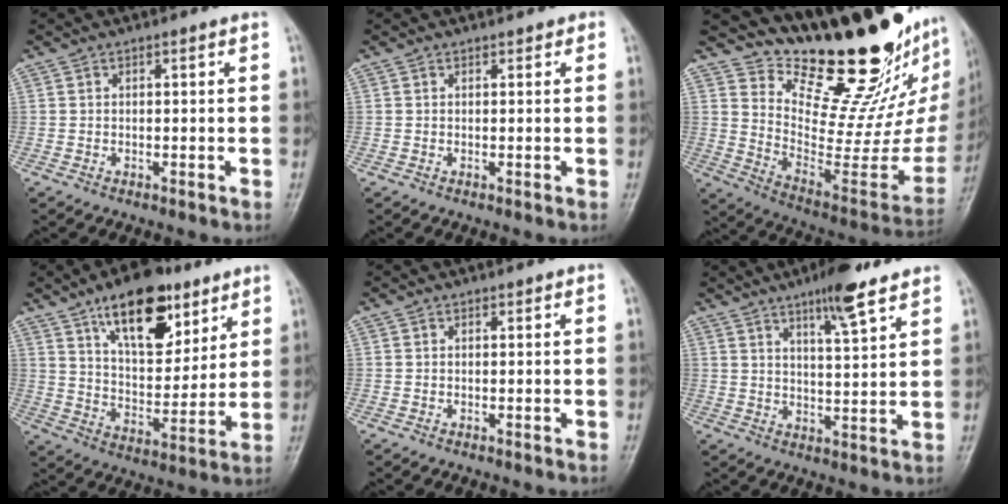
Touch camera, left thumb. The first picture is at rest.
{"total": 0.8, "force": [0.5, 0.5, 0.2], "torque": [0.005, -0.001, 0.002]}
{"total": 26.4, "force": [19.6, 8.1, 15.7], "torque": [-0.193, -0.138, 0.303]}
{"total": 17.9, "force": [10.4, 8.8, 11.6], "torque": [-0.133, -0.048, 0.172]}
{"total": 0.0}
{"total": 8.9, "force": [6.2, 1.8, 6.2], "torque": [-0.087, -0.038, 0.097]}